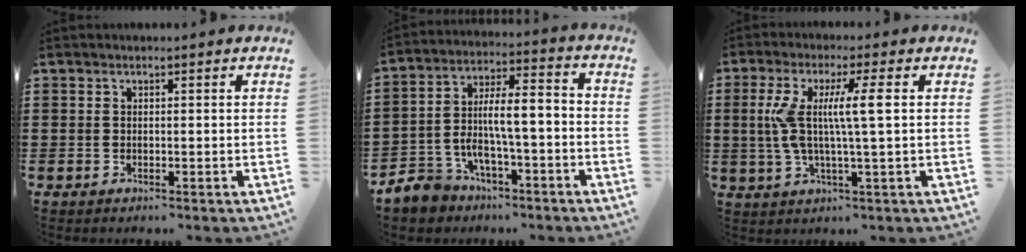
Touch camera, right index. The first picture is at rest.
{"total": 7.5, "force": [-3.1, 3.4, 6.0], "torque": [-0.129, -0.008, -0.063]}
{"total": 8.3, "force": [1.1, 0.5, 8.2], "torque": [-0.171, -0.006, 0.007]}